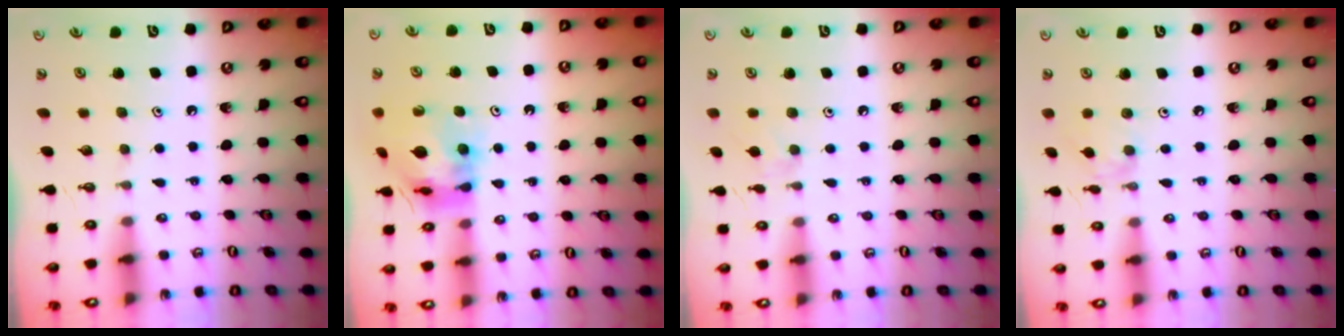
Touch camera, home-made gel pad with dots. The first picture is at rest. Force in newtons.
{"total": 13.6, "press": 13.5, "slide": 1.7}
{"total": 4.6, "press": 4.6, "slide": 0.7}
{"total": 2.4, "press": 2.4, "slide": 0.5}